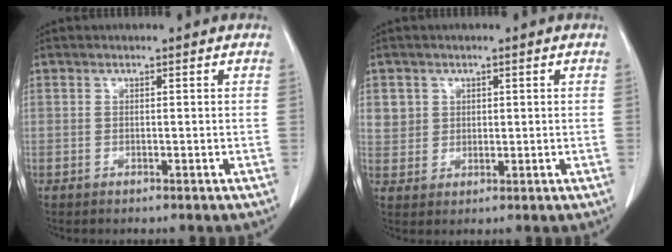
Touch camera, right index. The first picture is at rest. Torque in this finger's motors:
{"motor_torque": [-0.05, 0.04, -0.02, 0.02]}